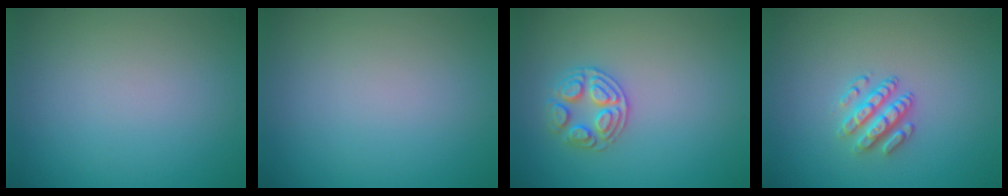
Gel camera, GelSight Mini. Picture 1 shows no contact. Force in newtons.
{"total": 0.0}
{"total": 2.6, "press": 2.6, "slide": 0.4}
{"total": 2.9, "press": 2.5, "slide": 1.4}